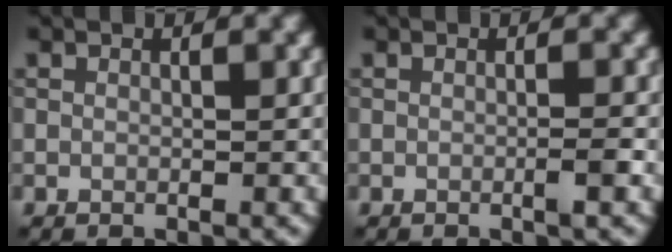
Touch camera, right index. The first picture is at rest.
{"total": 1.2, "force": [-0.4, 0.0, 1.1], "torque": [-0.017, 0.002, -0.009]}